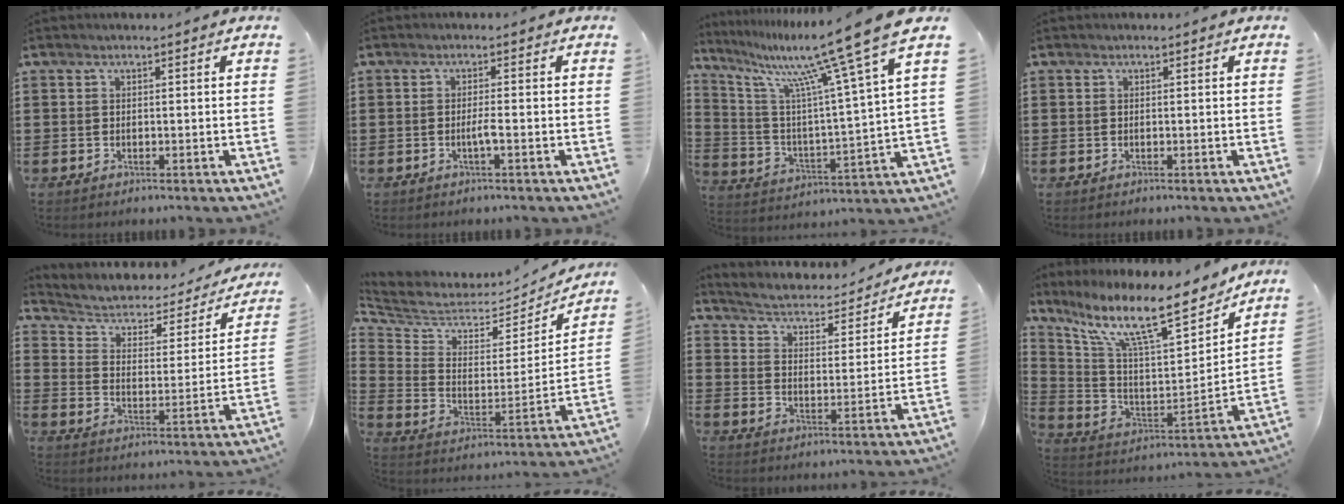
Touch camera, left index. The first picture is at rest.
{"total": 1.8, "force": [-0.6, 0.0, 1.7], "torque": [-0.032, 0.001, -0.012]}
{"total": 14.1, "force": [10.9, 0.0, 9.0], "torque": [-0.191, -0.073, 0.168]}
{"total": 0.0}
{"total": 3.1, "force": [1.8, 2.1, 1.5], "torque": [-0.043, -0.015, 0.021]}
{"total": 4.8, "force": [4.3, 2.0, 0.7], "torque": [-0.045, -0.043, 0.073]}
{"total": 2.7, "force": [2.6, 0.6, 0.8], "torque": [-0.034, -0.028, 0.032]}
{"total": 14.3, "force": [10.6, 2.4, 9.4], "torque": [-0.200, -0.066, 0.173]}